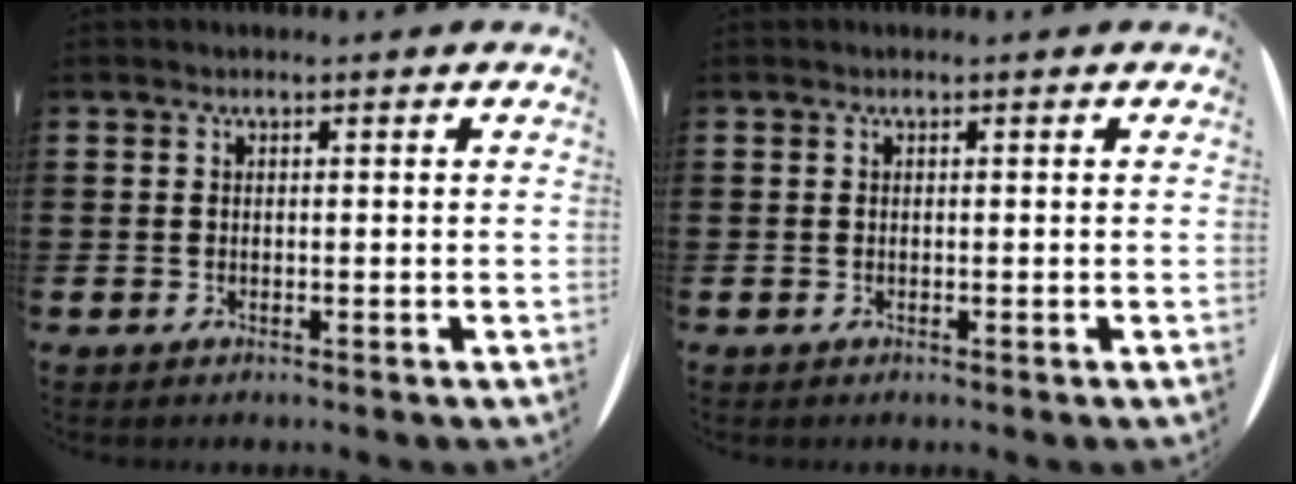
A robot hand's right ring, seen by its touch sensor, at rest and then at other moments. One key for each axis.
{"total": 0.0}